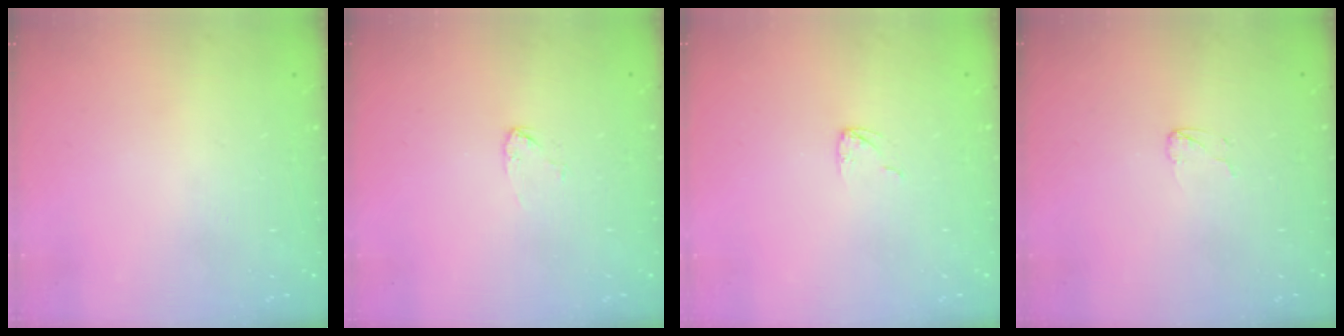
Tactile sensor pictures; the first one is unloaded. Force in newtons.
{"total": 2.6, "press": 2.6, "slide": 0.1}
{"total": 2.9, "press": 2.9, "slide": 0.2}
{"total": 2.9, "press": 2.8, "slide": 0.3}